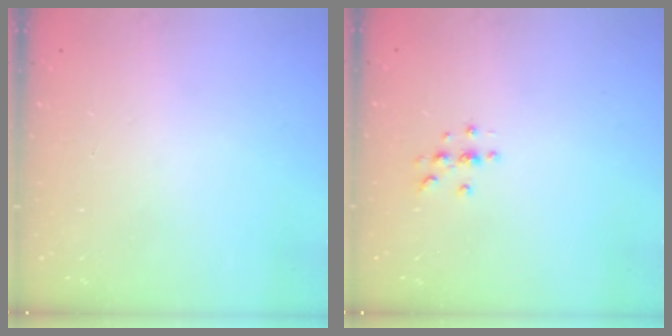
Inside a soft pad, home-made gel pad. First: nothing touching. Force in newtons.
{"total": 3.0, "press": 3.0, "slide": 0.3}